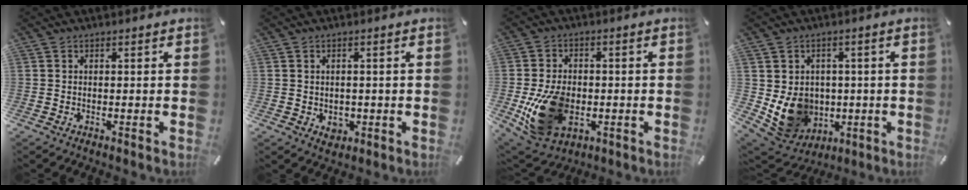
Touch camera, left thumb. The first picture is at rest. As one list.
[{"total": 2.8, "force": [-0.6, 2.4, 1.5], "torque": [-0.010, -0.002, -0.012]}, {"total": 15.2, "force": [-3.0, 10.8, 10.3], "torque": [-0.212, 0.000, -0.051]}, {"total": 11.0, "force": [-0.6, 10.2, 4.2], "torque": [-0.080, -0.006, -0.002]}]